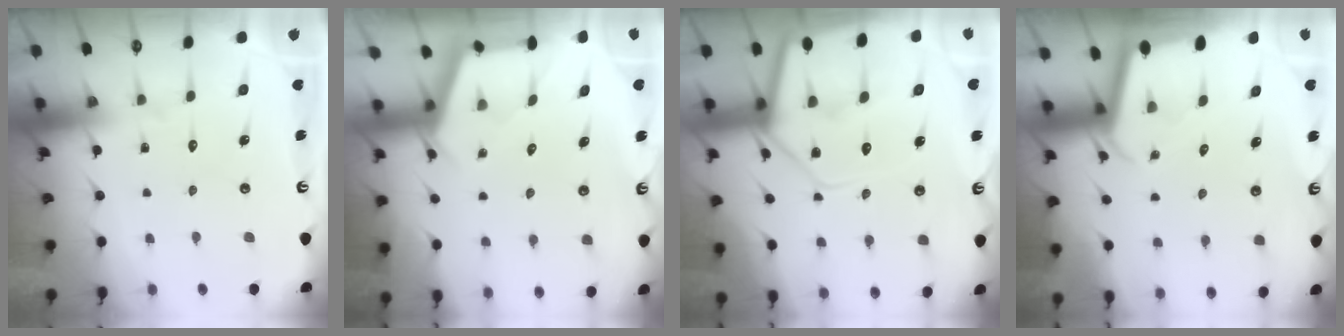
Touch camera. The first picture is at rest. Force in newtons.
{"total": 2.6, "press": 2.6, "slide": 0.3}
{"total": 14.8, "press": 14.8, "slide": 1.5}
{"total": 2.1, "press": 2.1, "slide": 0.1}